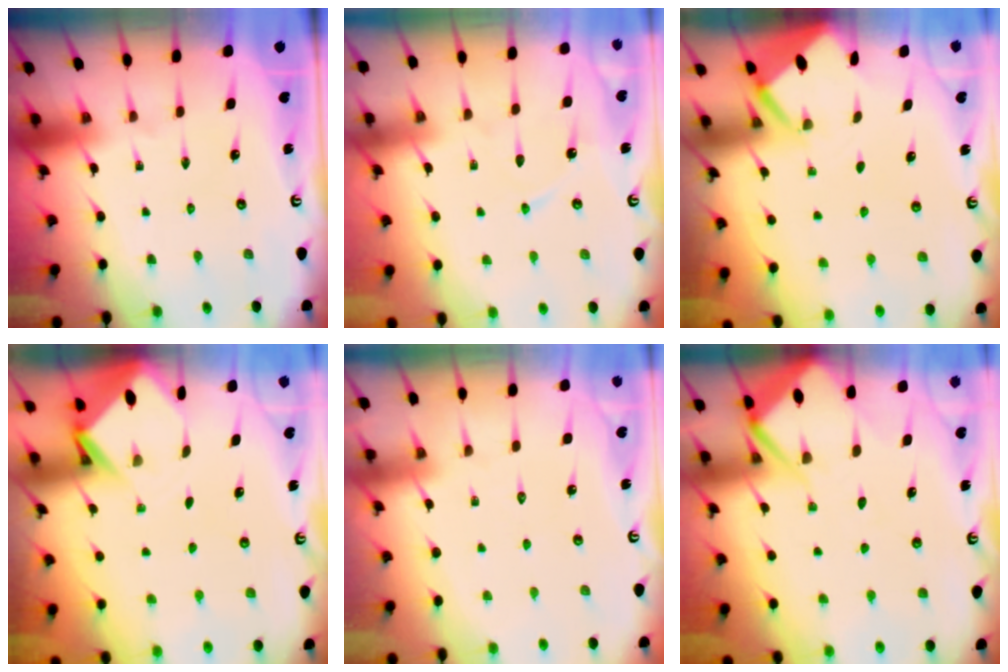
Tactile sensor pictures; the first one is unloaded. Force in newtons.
{"total": 4.9, "press": 4.8, "slide": 0.6}
{"total": 2.6, "press": 2.6, "slide": 0.1}
{"total": 3.5, "press": 3.5, "slide": 0.2}
{"total": 3.3, "press": 3.2, "slide": 0.5}
{"total": 6.4, "press": 6.4, "slide": 0.7}